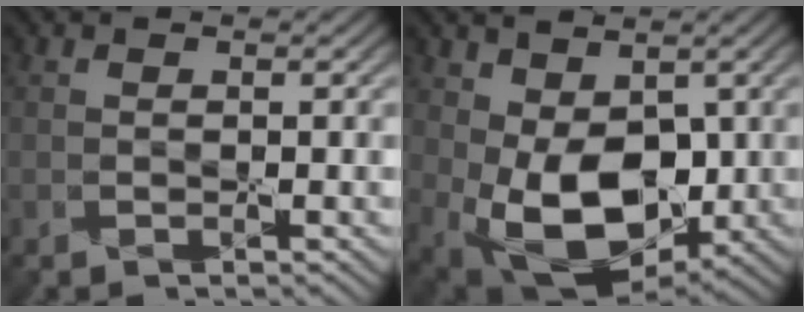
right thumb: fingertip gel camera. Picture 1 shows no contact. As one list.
[{"total": 11.1, "force": [0.1, 7.2, 8.5], "torque": [-0.184, -0.026, 0.012]}]